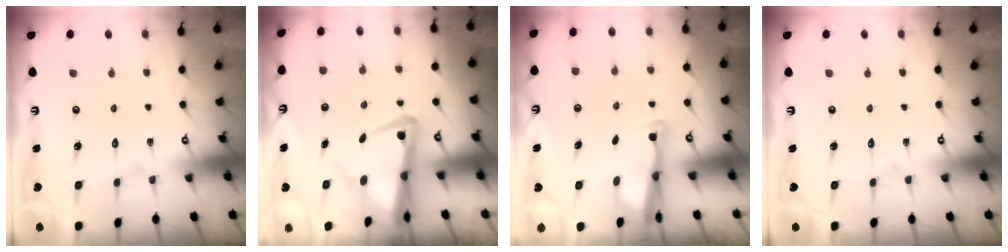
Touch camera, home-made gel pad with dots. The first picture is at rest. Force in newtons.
{"total": 6.6, "press": 6.6, "slide": 0.8}
{"total": 2.7, "press": 2.6, "slide": 0.8}
{"total": 0.0}